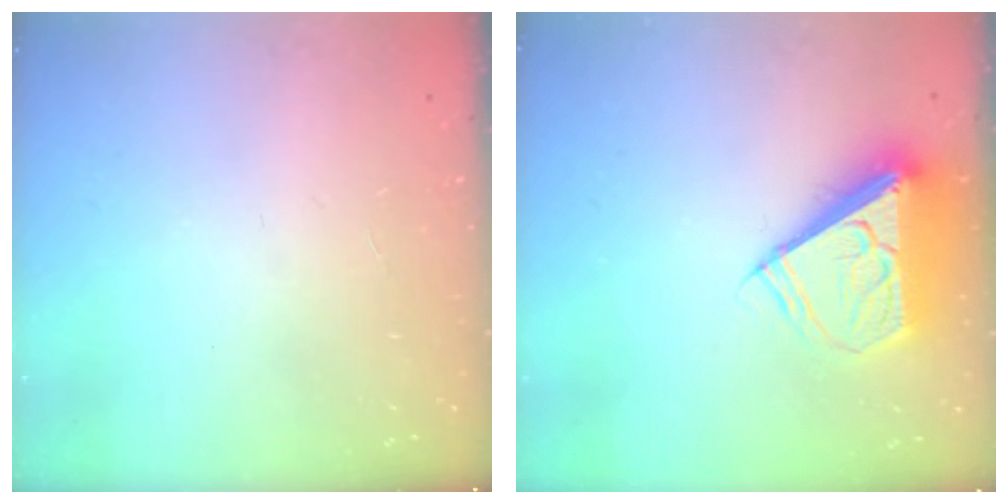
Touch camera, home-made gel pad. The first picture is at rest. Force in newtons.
{"total": 9.3, "press": 9.2, "slide": 1.6}